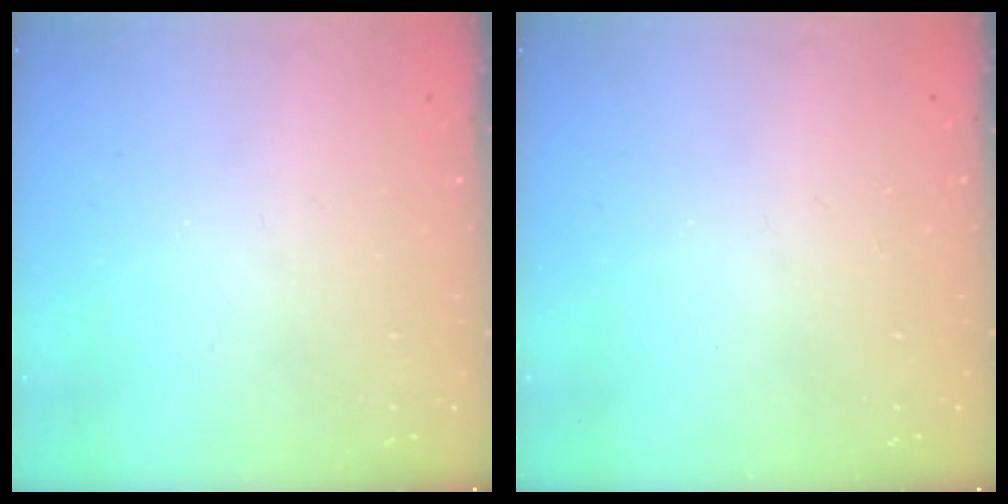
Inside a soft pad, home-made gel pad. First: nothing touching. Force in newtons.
{"total": 0.0}